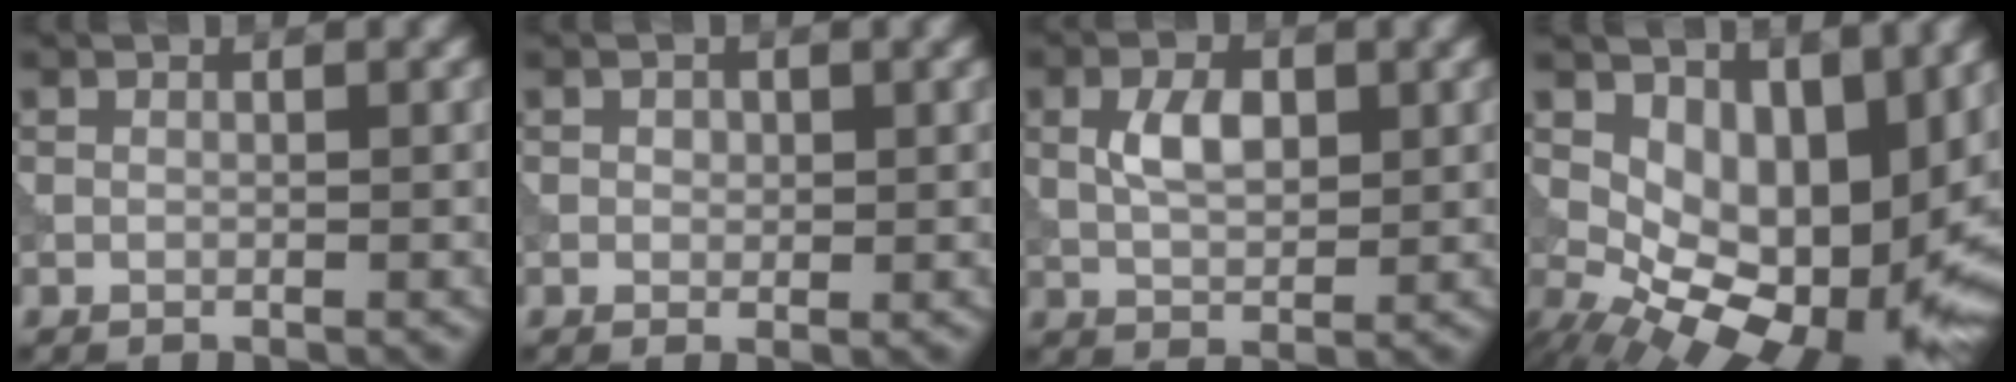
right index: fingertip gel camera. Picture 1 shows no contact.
{"total": 0.9, "force": [0.2, 0.7, 0.6], "torque": [-0.010, -0.003, 0.003]}
{"total": 3.3, "force": [0.4, 1.8, 2.7], "torque": [-0.057, 0.001, 0.009]}
{"total": 11.6, "force": [1.7, 6.2, 9.7], "torque": [-0.148, -0.027, 0.055]}